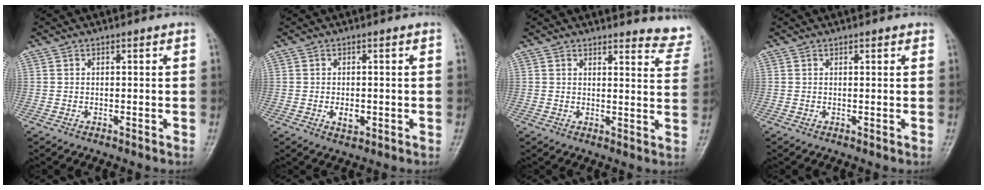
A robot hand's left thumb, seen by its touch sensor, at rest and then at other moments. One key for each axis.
{"total": 2.6, "fx": -0.4, "fy": 1.5, "fz": 2.0, "tx": -0.027, "ty": -0.002, "tz": -0.001}
{"total": 7.7, "fx": 7.6, "fy": 1.1, "fz": 0.7, "tx": 0.023, "ty": -0.073, "tz": 0.062}
{"total": 1.0, "fx": 0.8, "fy": 0.3, "fz": 0.6, "tx": -0.006, "ty": -0.002, "tz": 0.008}